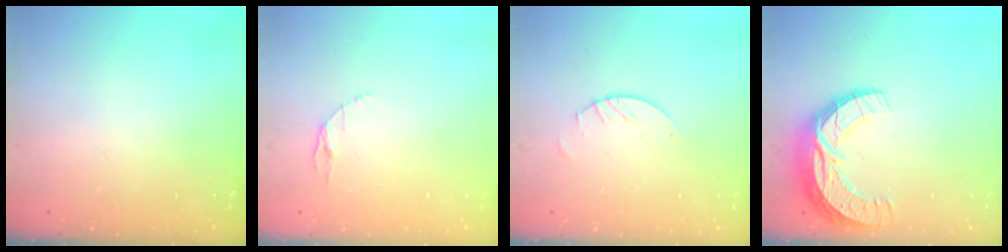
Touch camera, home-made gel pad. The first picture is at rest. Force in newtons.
{"total": 2.9, "press": 2.9, "slide": 0.4}
{"total": 2.5, "press": 2.5, "slide": 0.1}
{"total": 12.5, "press": 12.5, "slide": 0.7}